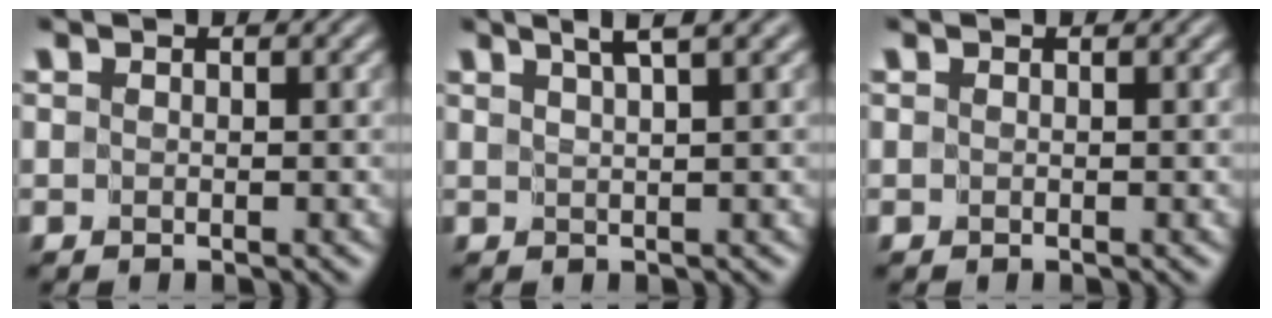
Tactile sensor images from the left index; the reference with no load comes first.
{"total": 2.5, "force": [1.8, 0.0, 1.7], "torque": [-0.013, 0.006, 0.024]}
{"total": 0.0}